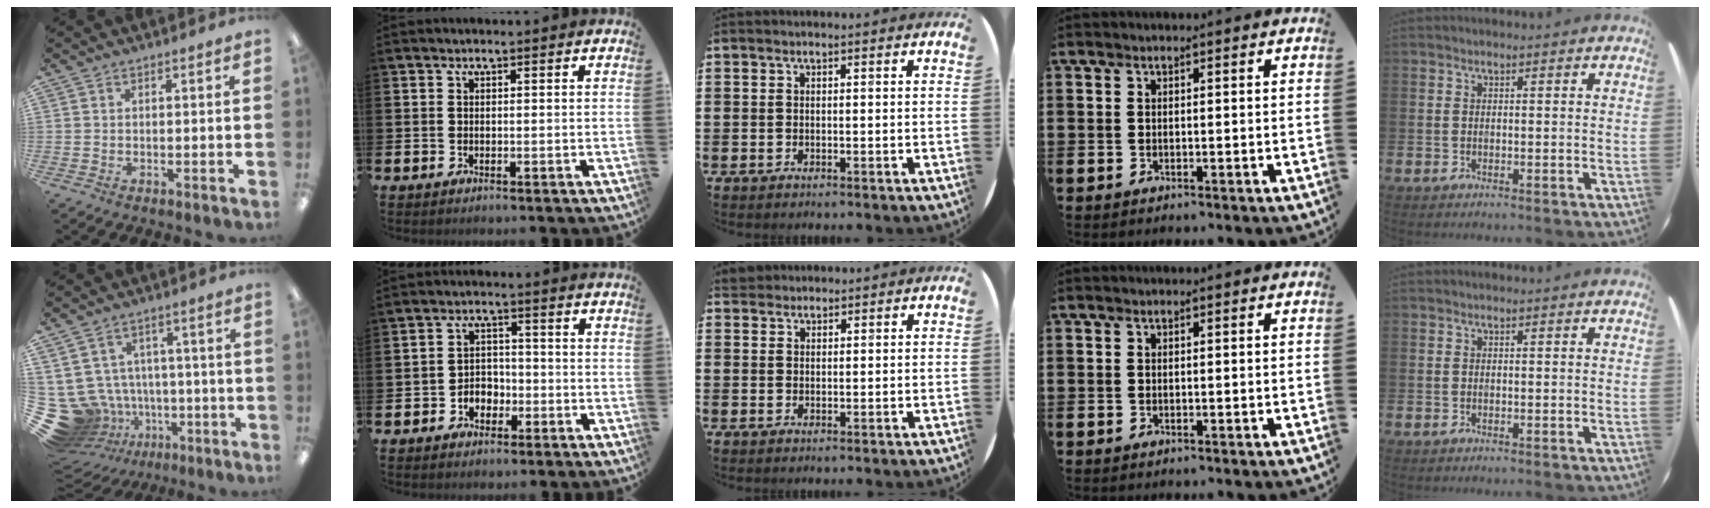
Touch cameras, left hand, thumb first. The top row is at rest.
{"thumb": {"total": 13.3, "force": [-4.3, 11.8, 4.3], "torque": [-0.115, 0.014, -0.049]}, "index": {"total": 3.1, "force": [-1.9, 2.3, 0.8], "torque": [-0.015, 0.004, -0.045]}, "middle": {"total": 1.8, "force": [1.7, 0.7, 0.1], "torque": [-0.004, 0.006, 0.033]}}